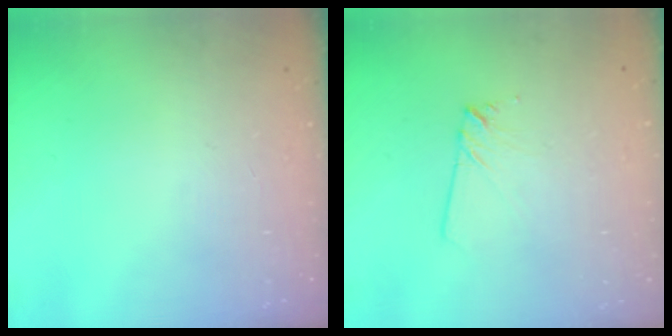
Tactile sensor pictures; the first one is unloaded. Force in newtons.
{"total": 3.5, "press": 3.5, "slide": 0.4}